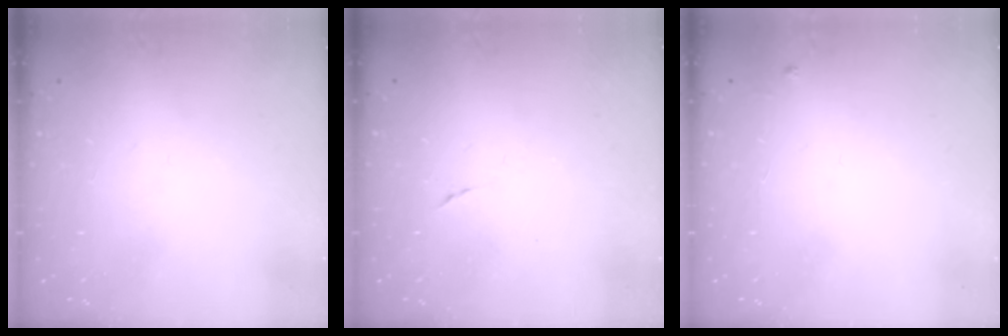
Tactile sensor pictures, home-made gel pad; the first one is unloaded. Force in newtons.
{"total": 3.9, "press": 3.5, "slide": 1.6}
{"total": 3.1, "press": 3.1, "slide": 0.5}